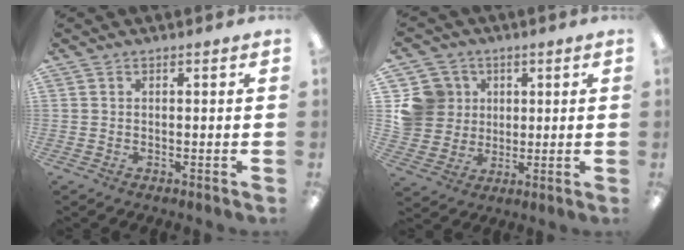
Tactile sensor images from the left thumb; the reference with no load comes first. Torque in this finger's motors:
{"motor_torque": [-0.15, 0.17, 0.00, -0.05, 0.00]}